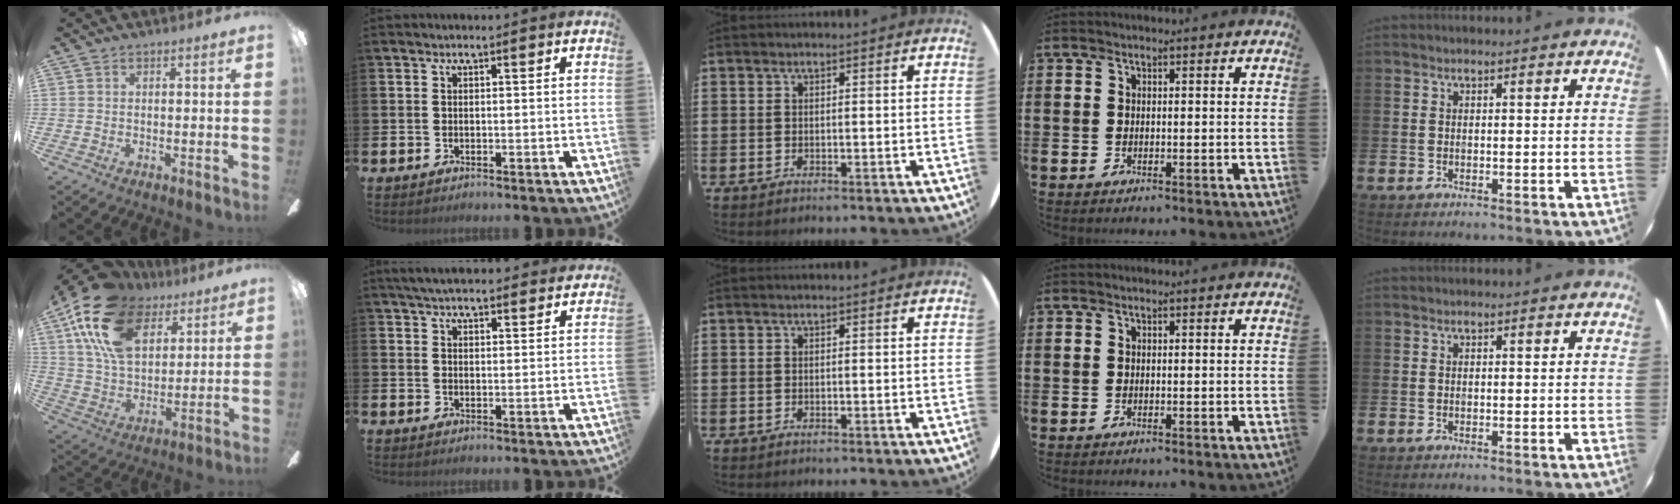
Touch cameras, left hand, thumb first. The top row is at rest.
{"thumb": {"total": 21.6, "force": [11.3, 13.0, 13.0], "torque": [-0.263, -0.037, 0.205]}, "index": {"total": 4.5, "force": [4.3, 0.7, 1.0], "torque": [-0.030, -0.013, 0.081]}}